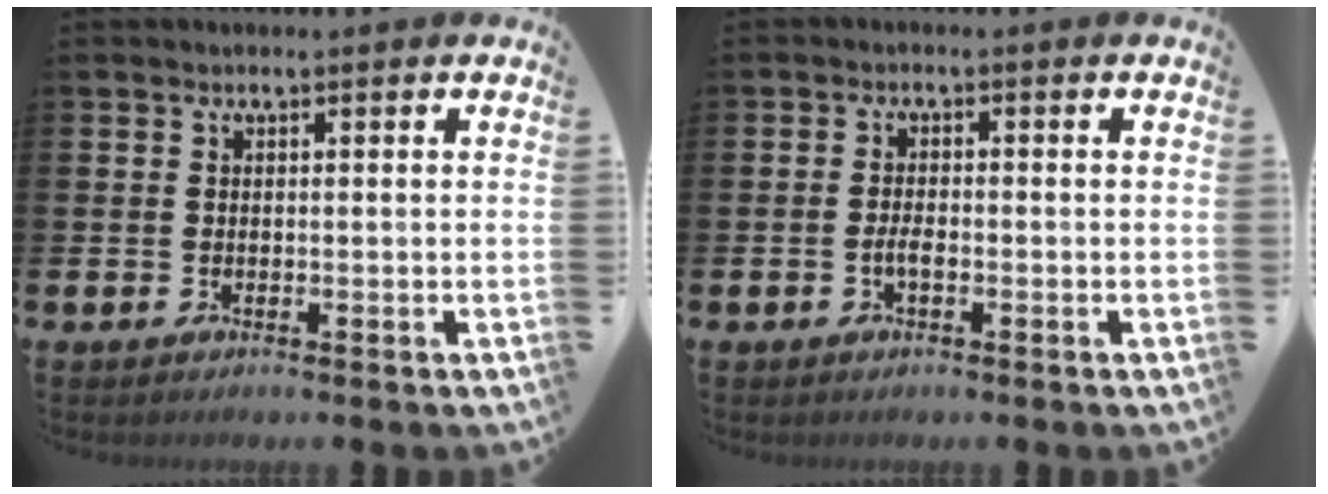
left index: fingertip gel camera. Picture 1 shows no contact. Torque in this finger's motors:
{"motor_torque": [0.59, 0.42, 0.12, 0.06]}